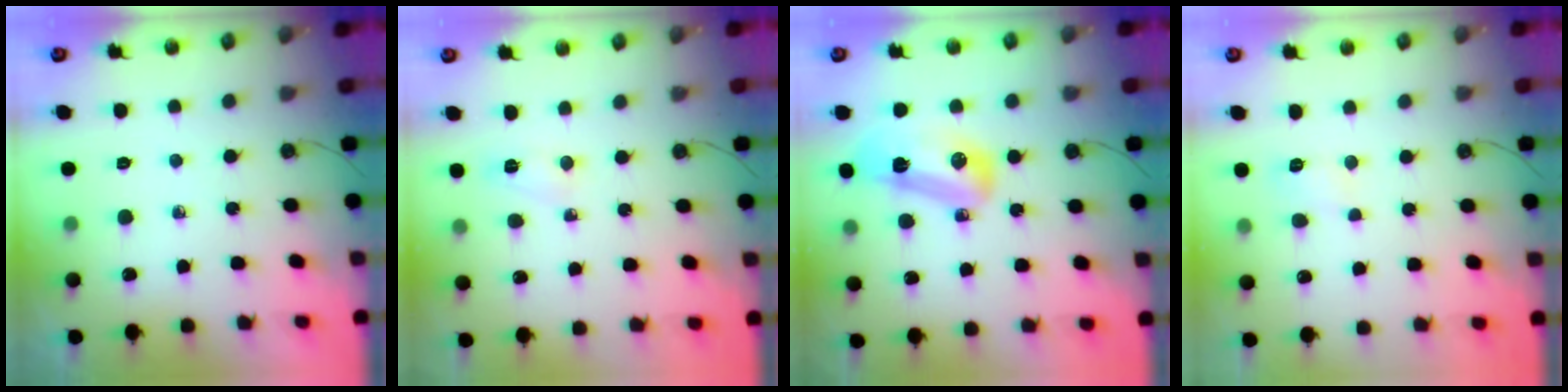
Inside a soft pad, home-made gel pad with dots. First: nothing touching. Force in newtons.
{"total": 2.7, "press": 2.7, "slide": 0.4}
{"total": 12.7, "press": 10.9, "slide": 6.4}
{"total": 3.9, "press": 3.9, "slide": 0.5}